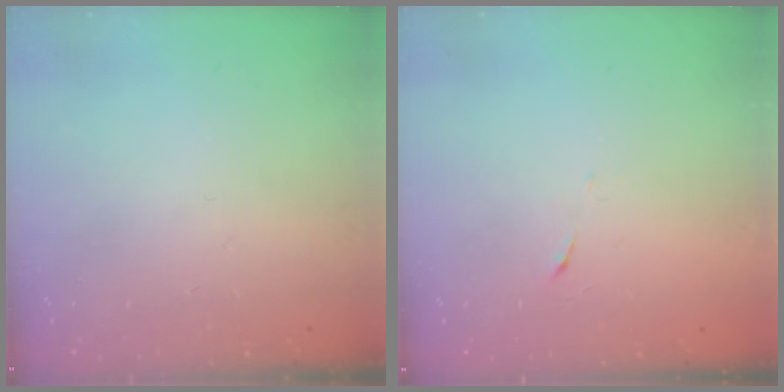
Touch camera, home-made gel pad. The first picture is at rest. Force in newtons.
{"total": 6.2, "press": 6.1, "slide": 0.7}